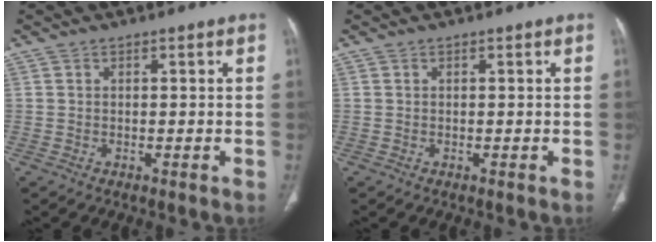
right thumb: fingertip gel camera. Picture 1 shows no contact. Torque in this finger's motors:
{"motor_torque": [-0.03, -0.03, 0.07, 0.07, 0.00]}